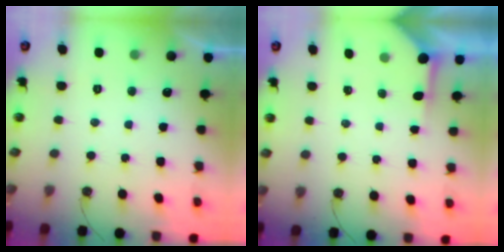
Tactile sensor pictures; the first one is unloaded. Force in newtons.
{"total": 3.5, "press": 3.5, "slide": 0.4}